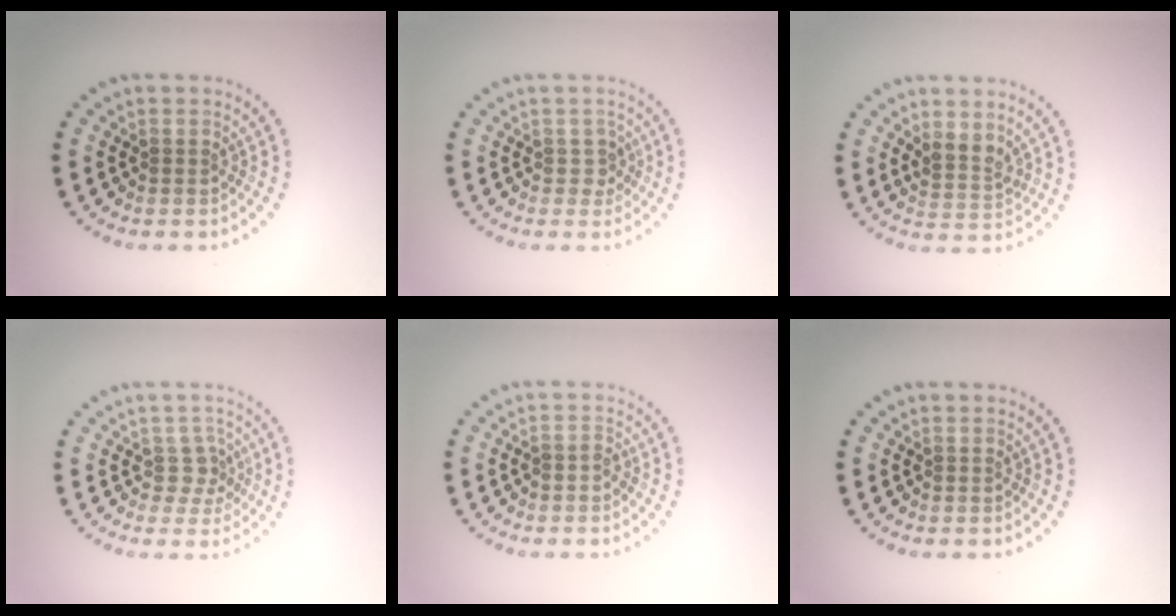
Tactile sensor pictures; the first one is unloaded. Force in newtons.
{"total": 1.3, "press": 1.1, "slide": 0.7}
{"total": 2.2, "press": 1.8, "slide": 1.2}
{"total": 2.1, "press": 1.6, "slide": 1.4}
{"total": 0.7, "press": 0.5, "slide": 0.5}
{"total": 0.0}